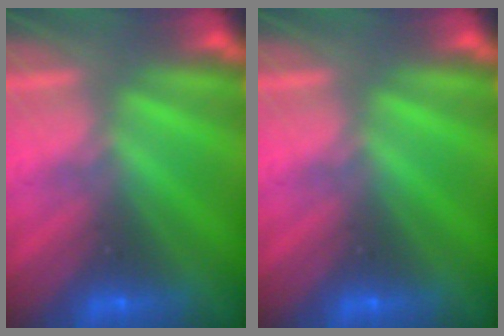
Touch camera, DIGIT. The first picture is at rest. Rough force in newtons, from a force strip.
{"total": 0.0}